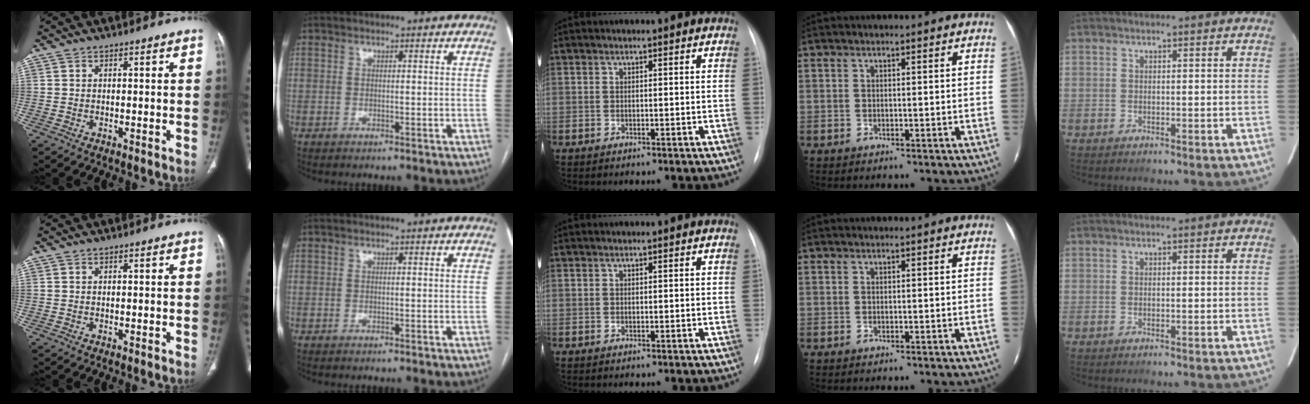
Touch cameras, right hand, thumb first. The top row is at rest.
{}